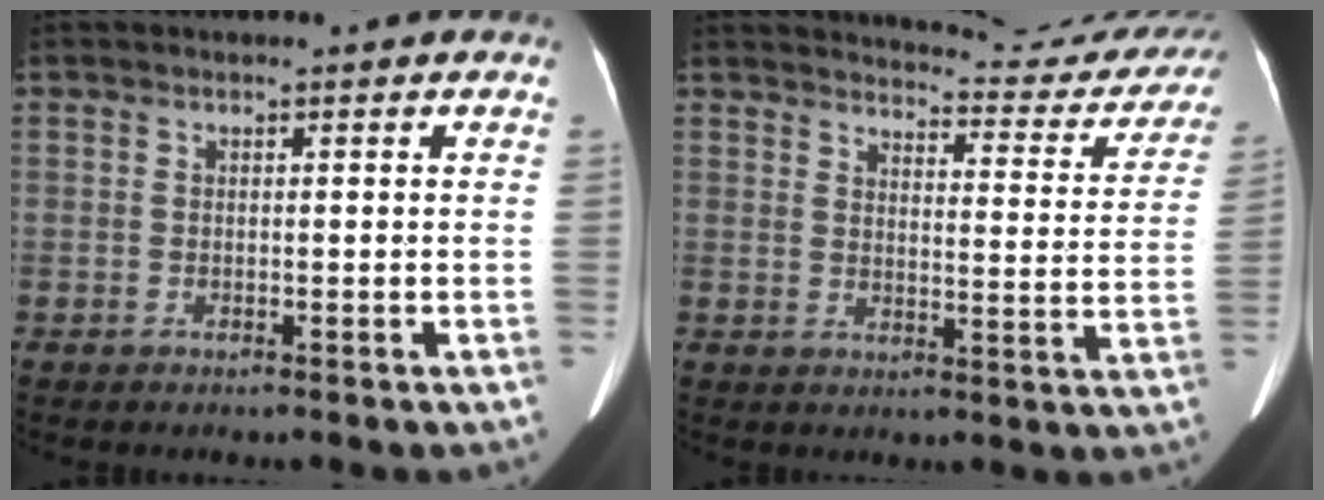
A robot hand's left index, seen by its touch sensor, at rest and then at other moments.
{"total": 18.7, "force": [18.1, 3.0, 3.5], "torque": [-0.022, -0.079, 0.190]}